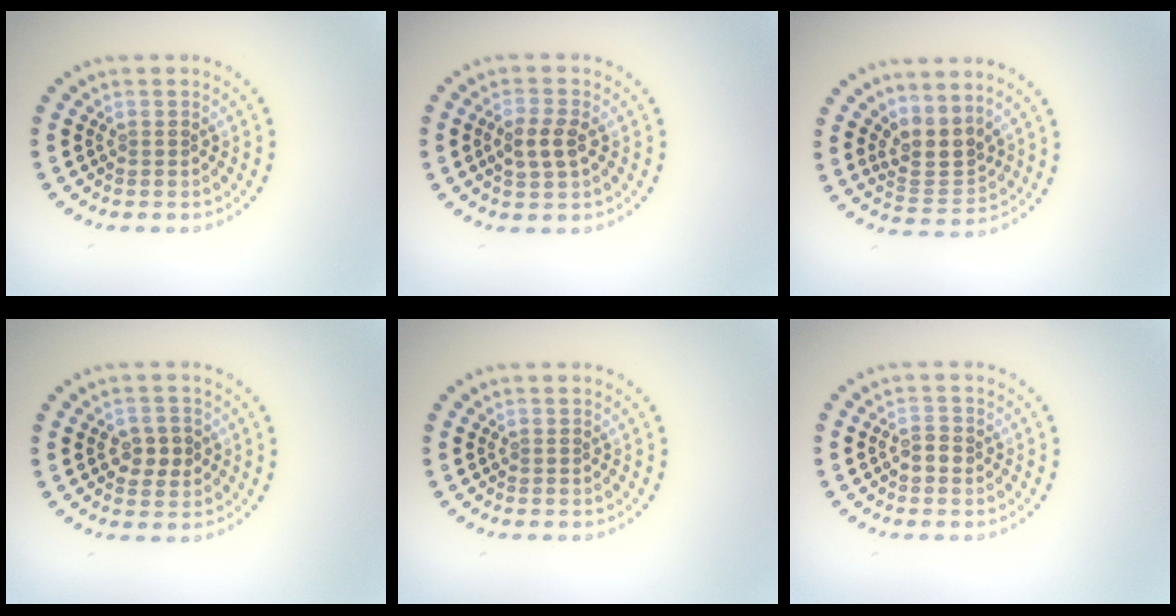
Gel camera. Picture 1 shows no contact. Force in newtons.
{"total": 2.4, "press": 2.3, "slide": 0.6}
{"total": 3.0, "press": 2.3, "slide": 1.9}
{"total": 2.6, "press": 2.6, "slide": 0.2}
{"total": 0.0}
{"total": 1.2, "press": 1.2, "slide": 0.2}